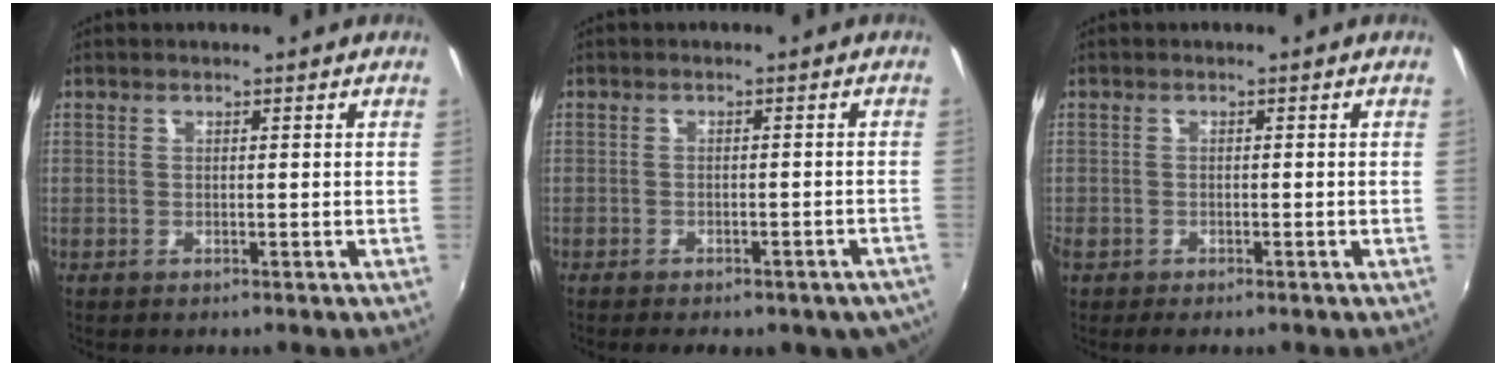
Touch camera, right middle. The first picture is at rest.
{"total": 10.2, "force": [-7.9, 4.0, 5.1], "torque": [-0.098, -0.018, -0.089]}
{"total": 2.2, "force": [-1.8, 0.9, 1.0], "torque": [-0.026, -0.012, -0.033]}